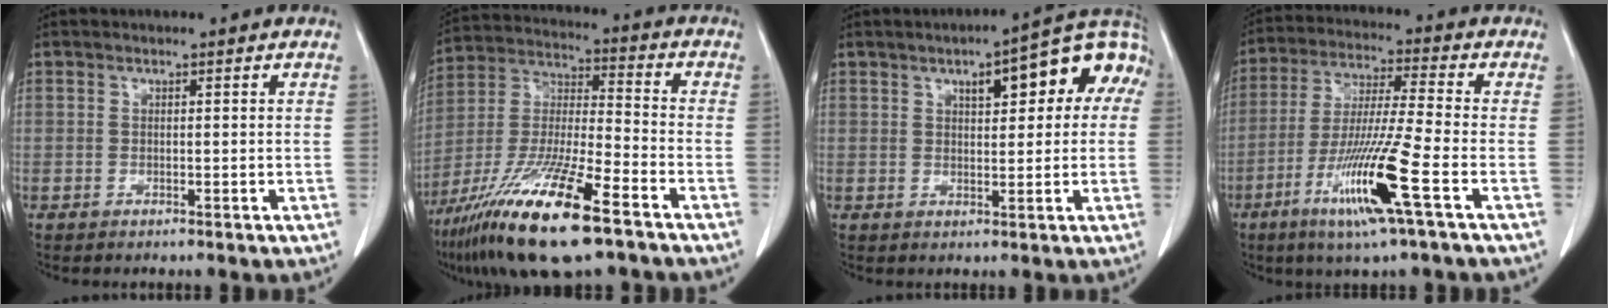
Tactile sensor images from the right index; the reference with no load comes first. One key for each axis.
{"total": 19.8, "fx": -11.8, "fy": 2.5, "fz": 15.6, "tx": -0.321, "ty": -0.042, "tz": -0.215}
{"total": 12.0, "fx": 3.9, "fy": 3.6, "fz": 10.8, "tx": -0.136, "ty": 0.036, "tz": 0.044}
{"total": 13.8, "fx": -5.9, "fy": -0.8, "fz": 12.5, "tx": -0.250, "ty": -0.024, "tz": -0.113}